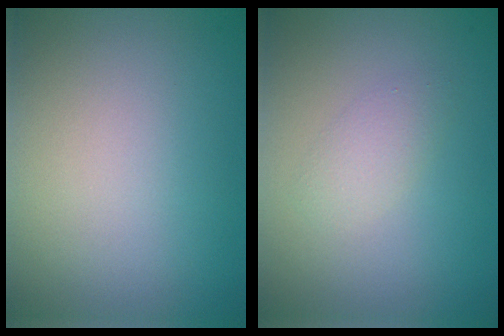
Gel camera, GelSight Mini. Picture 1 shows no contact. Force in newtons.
{"total": 1.6, "press": 1.6, "slide": 0.1}